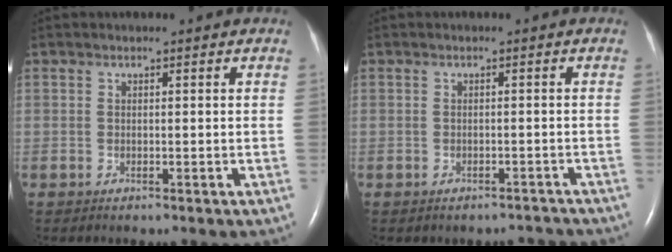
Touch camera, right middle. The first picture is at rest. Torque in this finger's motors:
{"motor_torque": [0.04, -0.04, 0.05, 0.02]}